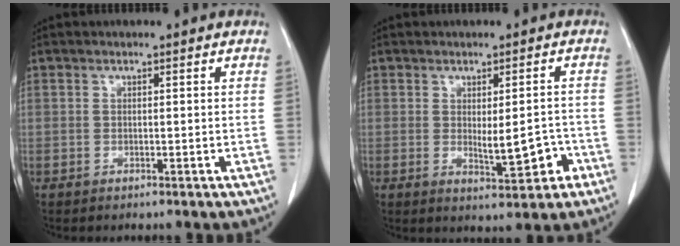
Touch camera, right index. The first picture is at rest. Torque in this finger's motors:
{"motor_torque": [0.47, 0.03, 0.20, 0.06]}